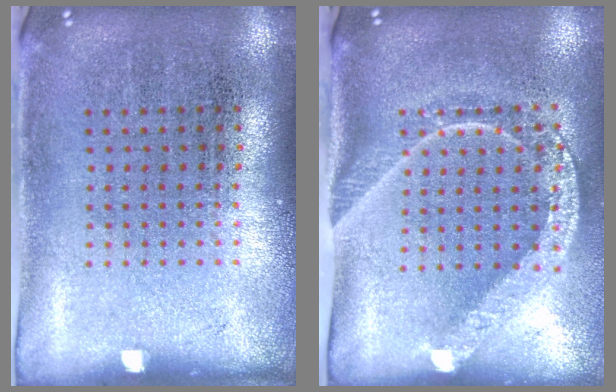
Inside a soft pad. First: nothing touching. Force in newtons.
{"total": 2.0, "press": 1.6, "slide": 1.3}